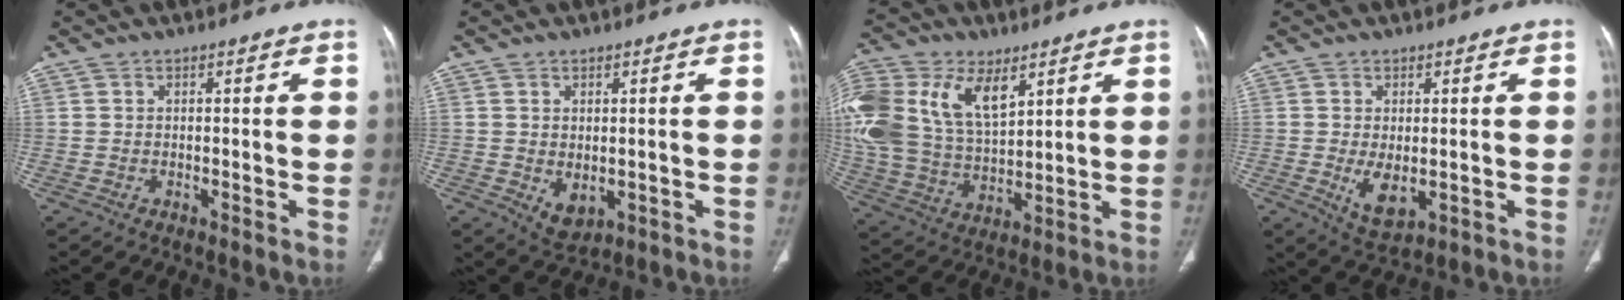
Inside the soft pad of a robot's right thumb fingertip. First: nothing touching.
{"total": 3.9, "force": [-0.5, 2.5, 3.0], "torque": [-0.043, -0.004, 0.010]}
{"total": 23.8, "force": [9.8, 14.4, 16.2], "torque": [-0.367, 0.002, 0.192]}
{"total": 5.5, "force": [-0.8, 2.9, 4.6], "torque": [-0.077, -0.016, 0.000]}